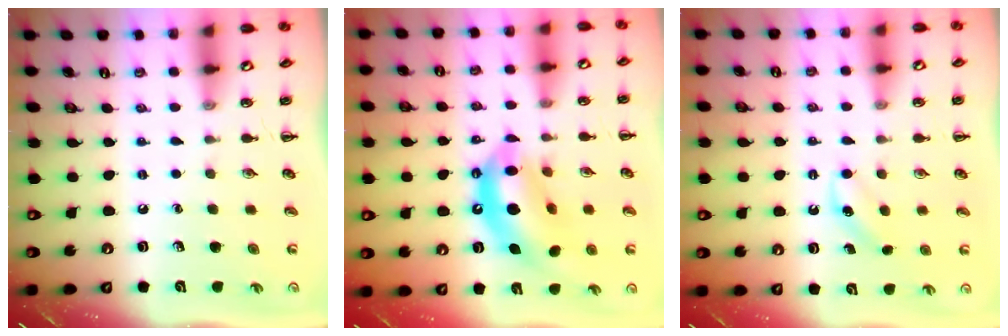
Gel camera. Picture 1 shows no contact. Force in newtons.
{"total": 13.7, "press": 13.2, "slide": 3.7}
{"total": 4.1, "press": 4.0, "slide": 1.1}